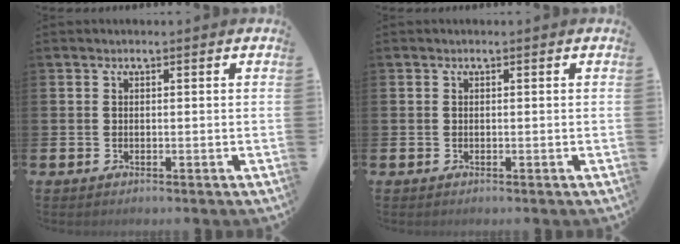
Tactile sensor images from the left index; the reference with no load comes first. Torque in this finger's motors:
{"motor_torque": [0.00, 0.00, 0.01, 0.00]}